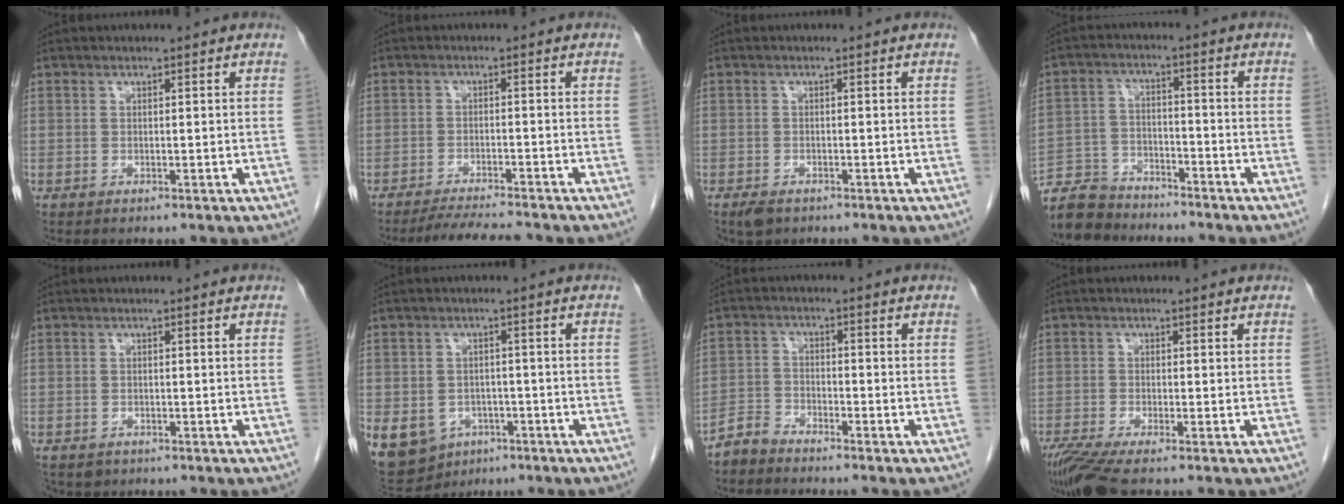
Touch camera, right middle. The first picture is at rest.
{"total": 5.8, "force": [-5.5, 0.3, 1.9], "torque": [-0.030, -0.015, -0.091]}
{"total": 2.1, "force": [-1.5, 1.2, 0.9], "torque": [-0.019, -0.001, -0.019]}
{"total": 8.4, "force": [-7.8, 3.0, 0.6], "torque": [-0.018, 0.001, -0.146]}
{"total": 2.2, "force": [-1.6, 1.5, 0.2], "torque": [-0.007, 0.001, -0.025]}
{"total": 18.5, "force": [-8.3, 14.8, 7.4], "torque": [-0.231, -0.001, -0.105]}
{"total": 3.3, "force": [-3.2, 0.8, -0.1], "torque": [0.004, -0.005, -0.066]}
{"total": 6.1, "force": [-4.7, 0.3, 3.9], "torque": [-0.072, -0.019, -0.086]}